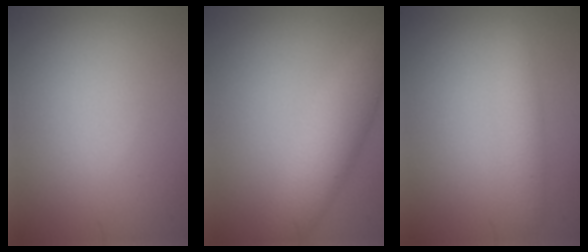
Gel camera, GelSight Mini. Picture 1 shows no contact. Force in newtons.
{"total": 5.3, "press": 5.3, "slide": 0.1}
{"total": 2.5, "press": 2.5, "slide": 0.1}